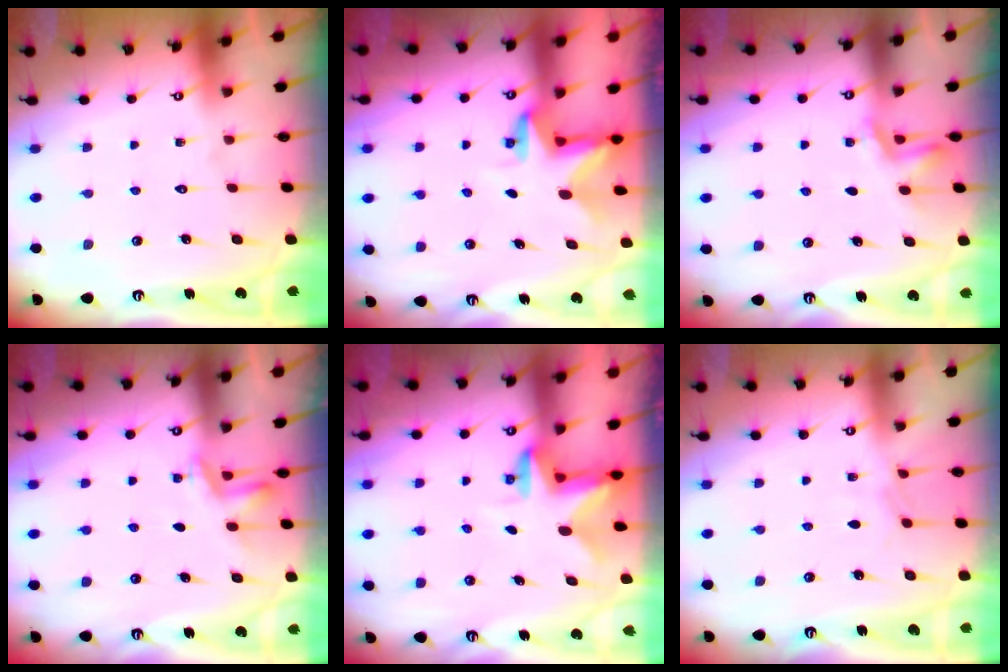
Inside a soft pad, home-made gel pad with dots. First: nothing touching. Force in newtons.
{"total": 2.9, "press": 2.9, "slide": 0.2}
{"total": 2.3, "press": 2.0, "slide": 1.0}
{"total": 4.7, "press": 4.5, "slide": 1.4}
{"total": 2.3, "press": 2.3, "slide": 0.4}
{"total": 3.2, "press": 3.2, "slide": 0.5}